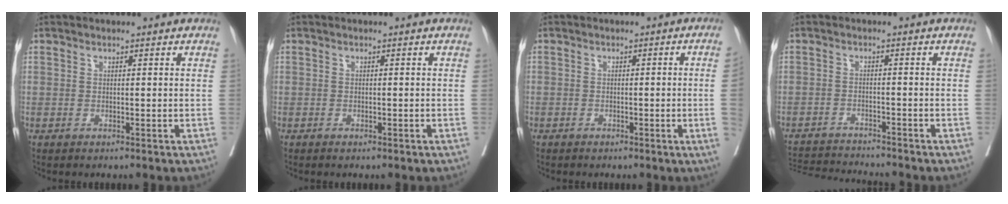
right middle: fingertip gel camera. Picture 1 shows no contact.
{"total": 1.0, "force": [-0.7, 0.4, 0.6], "torque": [-0.011, -0.001, -0.006]}
{"total": 3.1, "force": [-0.7, -0.6, 2.9], "torque": [-0.033, 0.001, -0.010]}
{"total": 8.5, "force": [-8.4, -0.4, 1.5], "torque": [-0.020, -0.003, -0.138]}